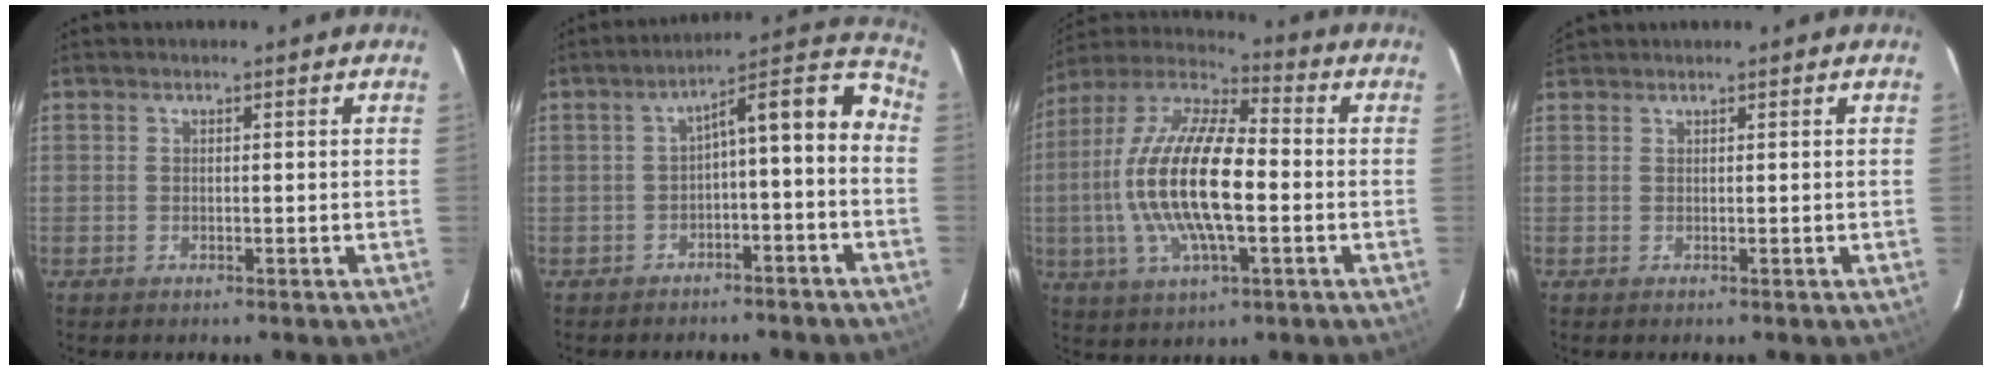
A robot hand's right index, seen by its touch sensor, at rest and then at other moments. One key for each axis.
{"total": 9.9, "fx": -3.4, "fy": 2.9, "fz": 8.9, "tx": -0.129, "ty": 0.051, "tz": -0.041}
{"total": 19.3, "fx": -1.9, "fy": 6.7, "fz": 18.0, "tx": -0.353, "ty": 0.002, "tz": -0.046}
{"total": 0.9, "fx": 0.9, "fy": 0.2, "fz": 0.0, "tx": 0.004, "ty": 0.008, "tz": 0.019}